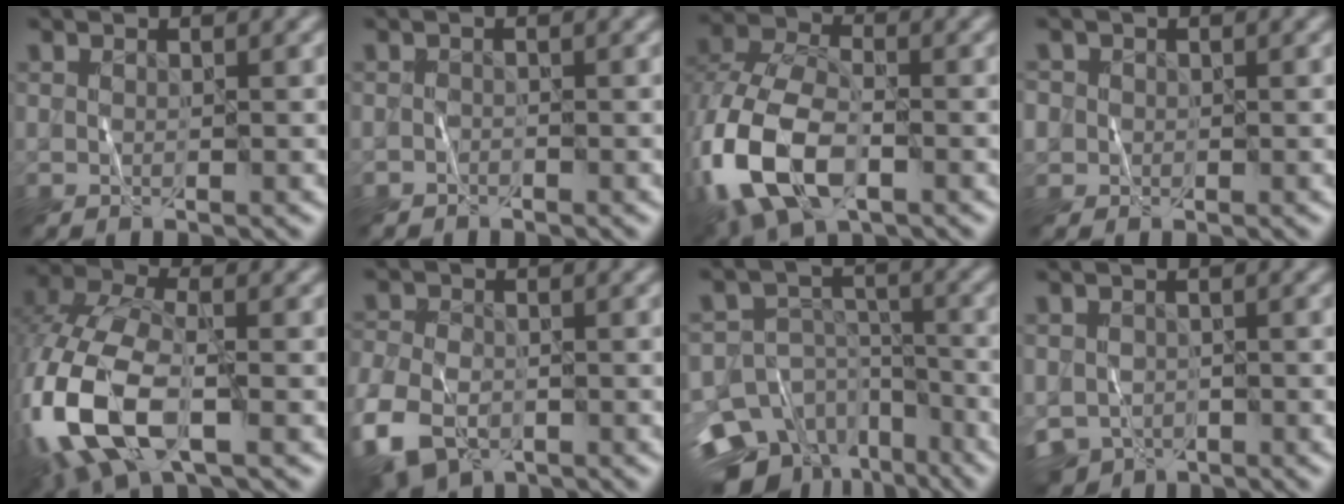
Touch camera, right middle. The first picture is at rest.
{"total": 0.8, "force": [-0.6, 0.4, 0.0], "torque": [0.002, 0.001, -0.012]}
{"total": 11.5, "force": [-3.6, 7.0, 8.4], "torque": [-0.205, -0.013, -0.078]}
{"total": 2.1, "force": [0.2, 2.1, 0.5], "torque": [0.002, 0.009, -0.007]}
{"total": 11.3, "force": [-3.7, 5.9, 8.9], "torque": [-0.213, -0.008, -0.081]}
{"total": 8.1, "force": [-4.4, 4.9, 4.7], "torque": [-0.113, -0.028, -0.088]}
{"total": 14.1, "force": [-8.8, 9.8, 5.2], "torque": [-0.113, -0.029, -0.136]}
{"total": 4.2, "force": [-2.3, 2.9, 1.8], "torque": [-0.035, -0.014, -0.043]}